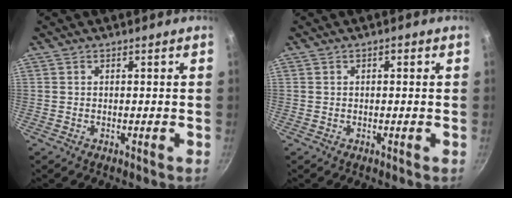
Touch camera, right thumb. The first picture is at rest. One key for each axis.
{"total": 1.1, "fx": 0.4, "fy": 0.5, "fz": 0.9, "tx": -0.016, "ty": 0.005, "tz": 0.006}